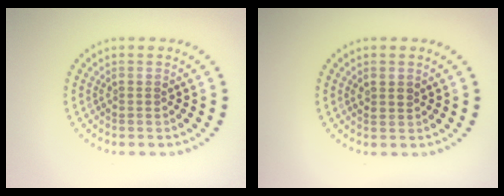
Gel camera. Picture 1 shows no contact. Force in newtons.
{"total": 1.1, "press": 1.0, "slide": 0.5}